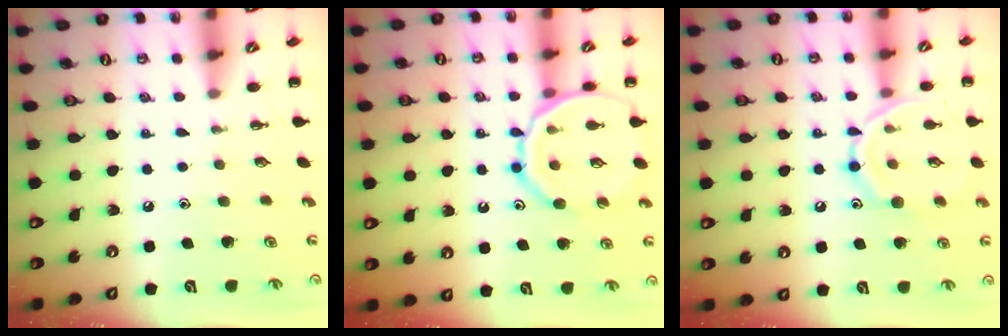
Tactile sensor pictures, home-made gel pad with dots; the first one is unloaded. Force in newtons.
{"total": 15.3, "press": 15.2, "slide": 2.1}
{"total": 12.6, "press": 12.5, "slide": 0.8}